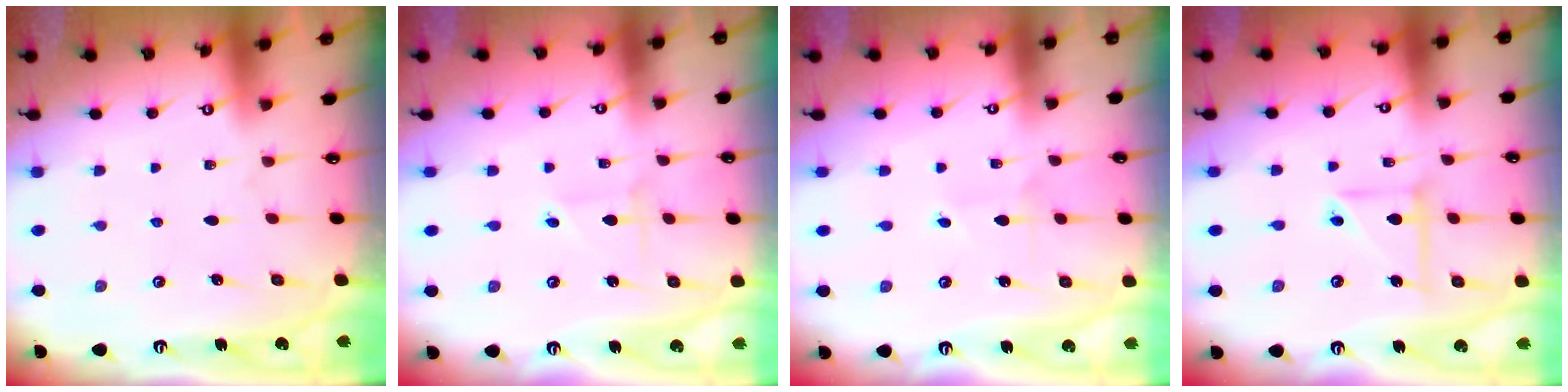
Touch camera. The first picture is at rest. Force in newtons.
{"total": 1.7, "press": 1.7, "slide": 0.1}
{"total": 1.9, "press": 1.9, "slide": 0.1}
{"total": 7.4, "press": 7.4, "slide": 0.5}